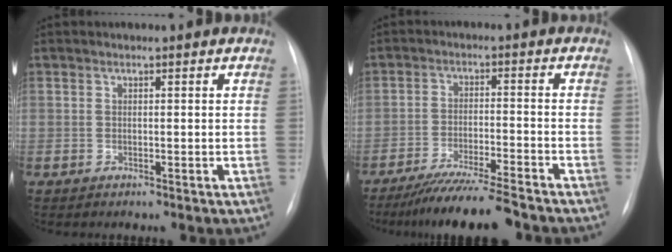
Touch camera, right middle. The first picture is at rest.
{"total": 10.8, "force": [-9.3, 0.0, 5.5], "torque": [-0.087, -0.030, -0.150]}